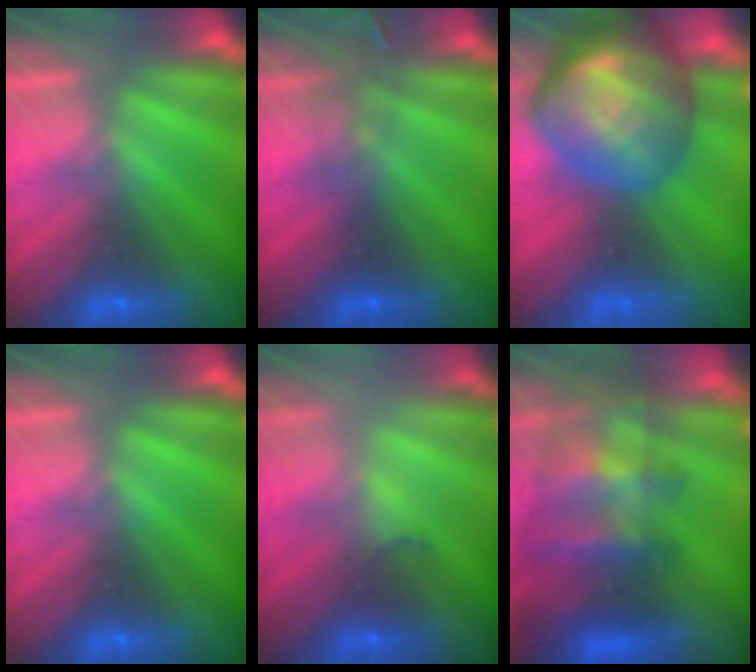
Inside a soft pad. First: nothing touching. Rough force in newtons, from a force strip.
{"total": 2.9}
{"total": 10.3}
{"total": 0.0}
{"total": 2.1}
{"total": 7.6}